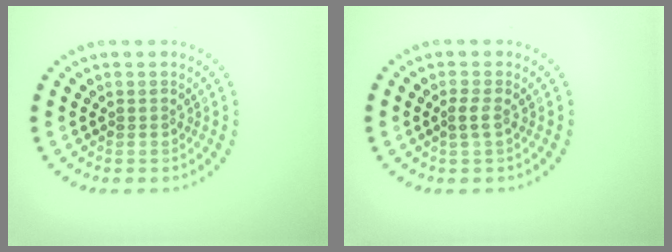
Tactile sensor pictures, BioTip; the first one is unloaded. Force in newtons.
{"total": 1.0, "press": 0.8, "slide": 0.6}